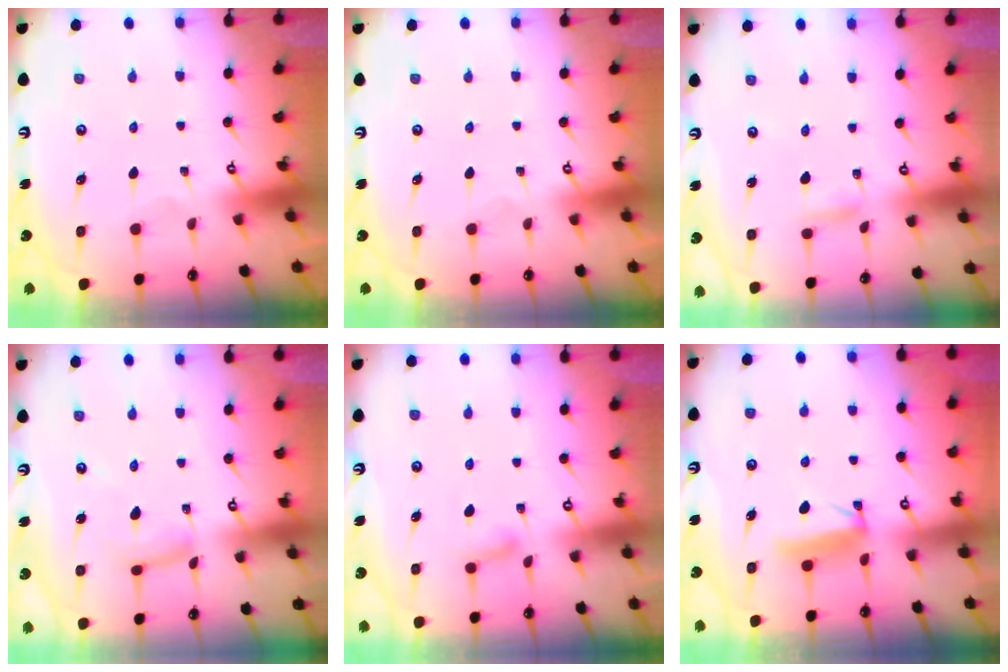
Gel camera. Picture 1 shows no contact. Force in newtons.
{"total": 0.0}
{"total": 1.8, "press": 1.8, "slide": 0.1}
{"total": 4.2, "press": 4.2, "slide": 0.3}
{"total": 6.1, "press": 6.0, "slide": 0.8}
{"total": 6.8, "press": 6.7, "slide": 0.9}